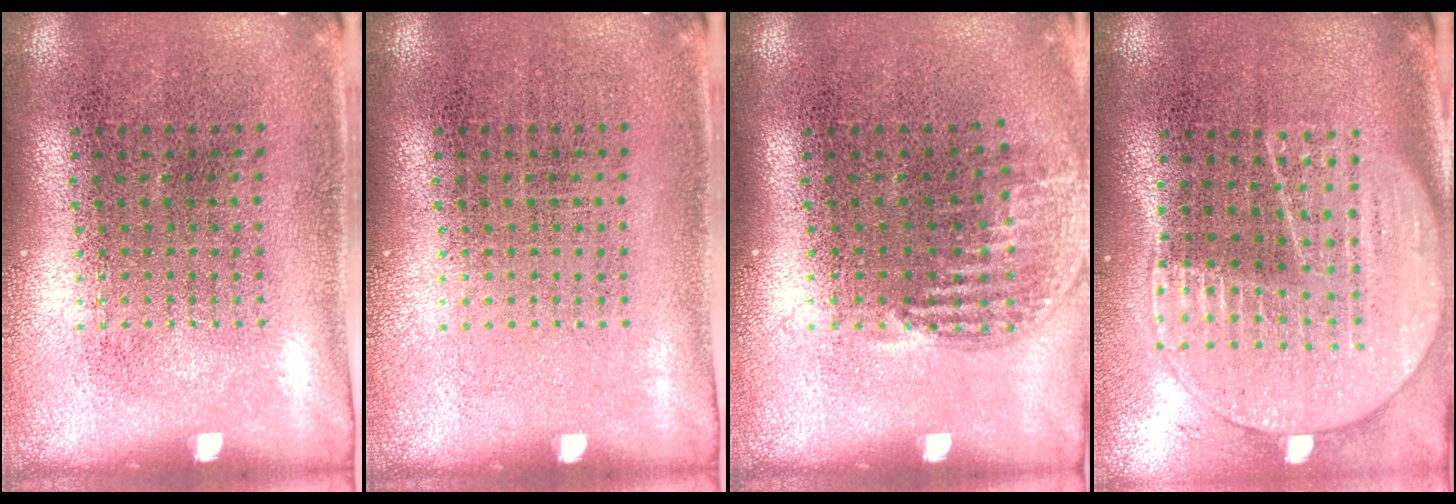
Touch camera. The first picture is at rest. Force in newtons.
{"total": 0.0}
{"total": 1.1, "press": 1.0, "slide": 0.4}
{"total": 2.0, "press": 1.8, "slide": 0.9}